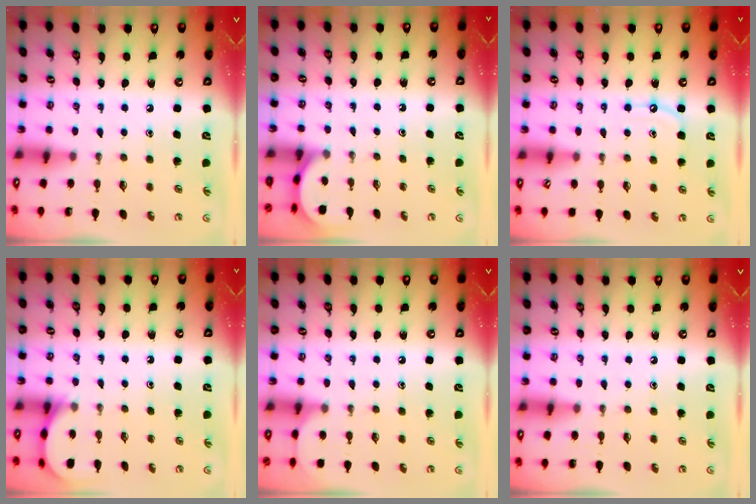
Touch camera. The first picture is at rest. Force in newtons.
{"total": 2.0, "press": 2.0, "slide": 0.2}
{"total": 6.1, "press": 6.1, "slide": 0.6}
{"total": 3.9, "press": 3.9, "slide": 0.5}
{"total": 3.7, "press": 3.6, "slide": 0.5}
{"total": 0.0}